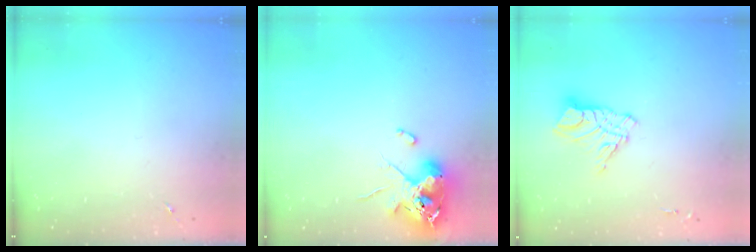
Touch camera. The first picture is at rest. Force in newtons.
{"total": 12.0, "press": 11.9, "slide": 1.9}
{"total": 11.0, "press": 10.9, "slide": 1.0}